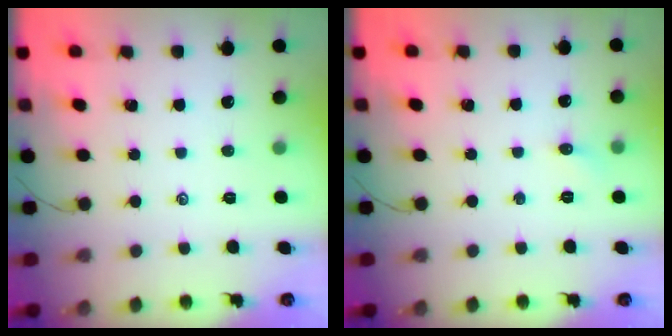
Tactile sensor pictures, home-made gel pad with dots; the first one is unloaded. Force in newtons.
{"total": 3.7, "press": 3.5, "slide": 1.3}